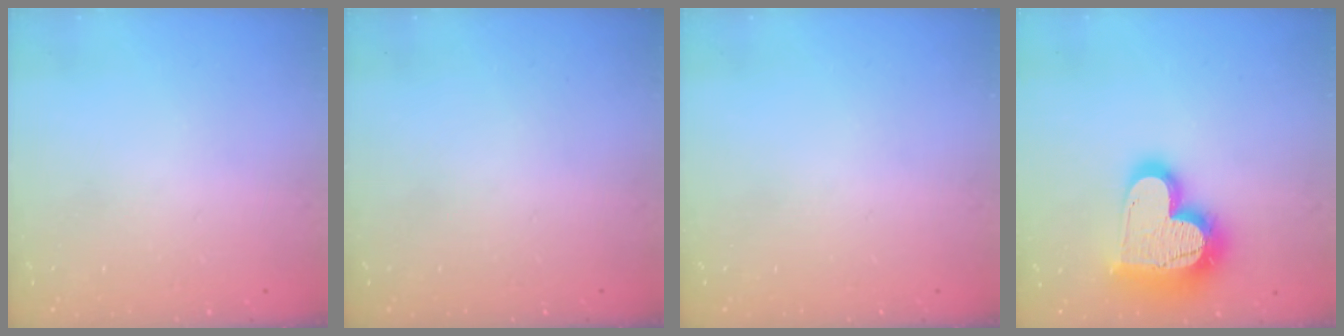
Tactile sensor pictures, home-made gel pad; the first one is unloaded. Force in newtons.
{"total": 0.0}
{"total": 0.0}
{"total": 23.6, "press": 23.5, "slide": 2.1}